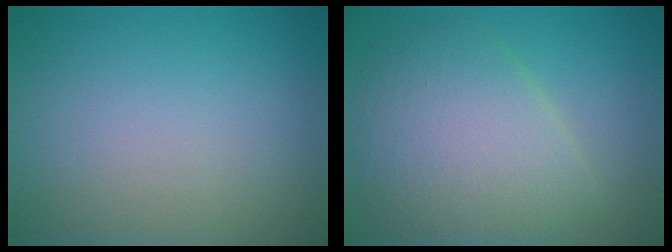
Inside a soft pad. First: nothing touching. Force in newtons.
{"total": 6.7, "press": 6.7, "slide": 0.1}